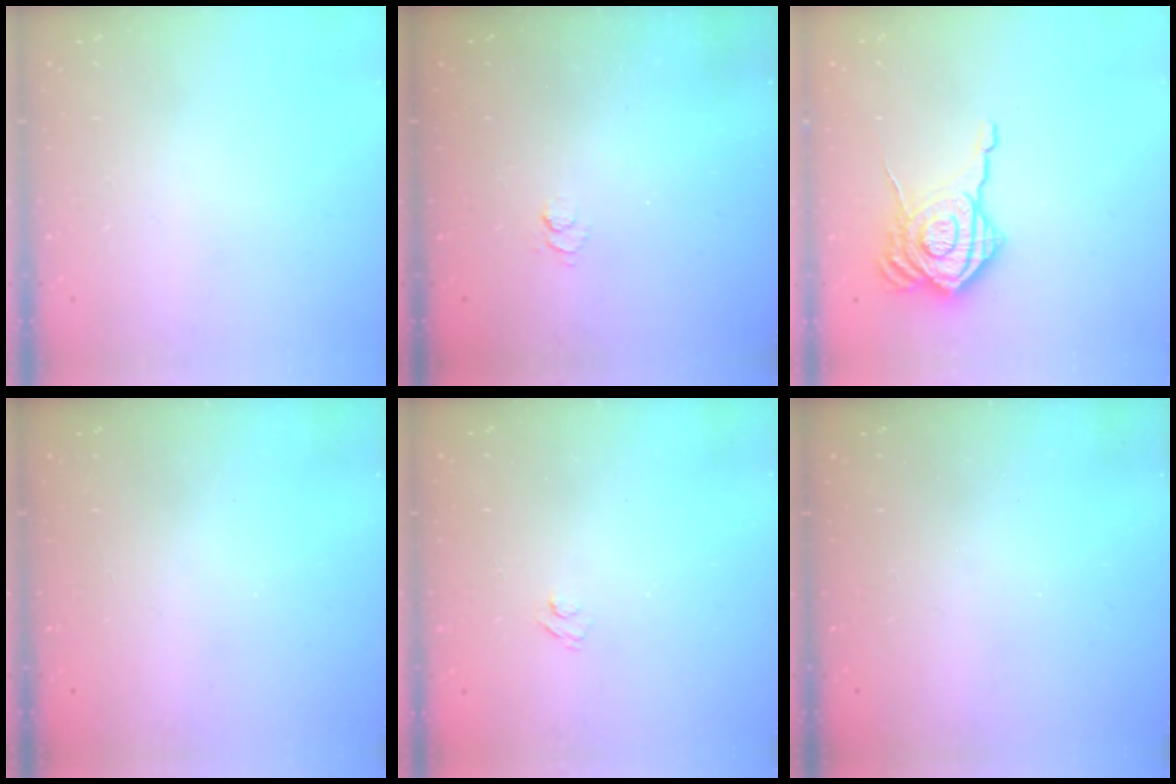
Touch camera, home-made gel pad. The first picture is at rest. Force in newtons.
{"total": 2.5, "press": 2.0, "slide": 1.4}
{"total": 16.7, "press": 16.6, "slide": 1.2}
{"total": 2.3, "press": 2.2, "slide": 0.8}
{"total": 2.7, "press": 2.5, "slide": 0.9}
{"total": 2.3, "press": 2.1, "slide": 0.8}